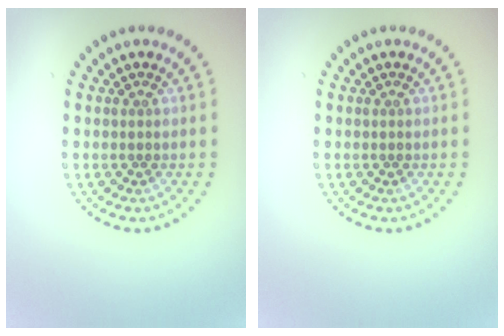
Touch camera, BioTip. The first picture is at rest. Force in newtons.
{"total": 0.0}